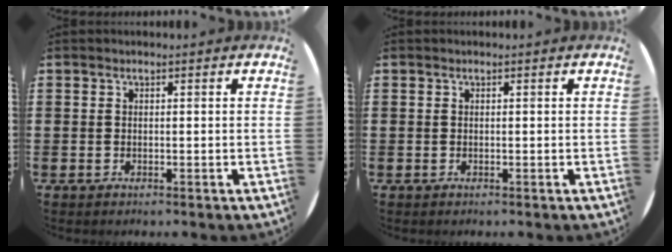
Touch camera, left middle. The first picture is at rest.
{"total": 0.0}